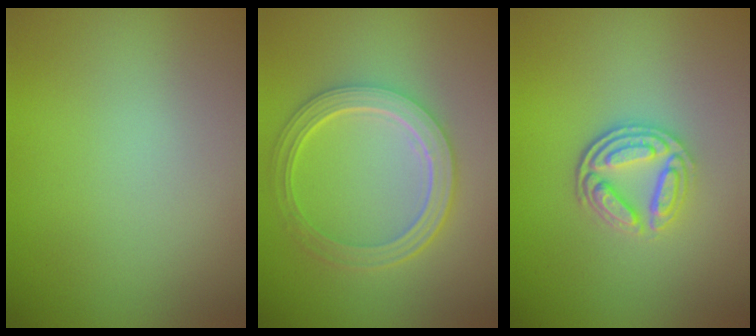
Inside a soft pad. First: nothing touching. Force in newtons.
{"total": 5.1, "press": 3.7, "slide": 3.5}
{"total": 3.7, "press": 3.2, "slide": 1.9}